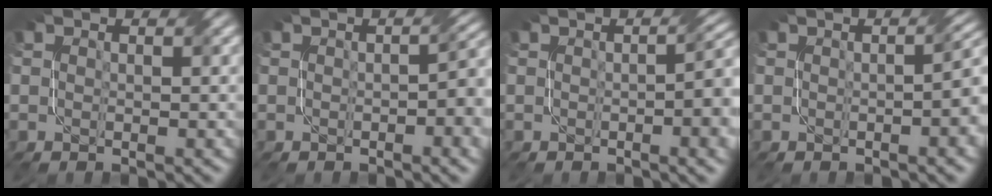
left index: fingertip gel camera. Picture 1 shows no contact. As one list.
[{"total": 3.3, "force": [-0.4, 0.8, 3.2], "torque": [-0.043, 0.005, -0.004]}, {"total": 5.1, "force": [-0.4, 1.6, 4.8], "torque": [-0.046, 0.003, 0.000]}, {"total": 3.7, "force": [-0.3, 1.2, 3.5], "torque": [-0.029, 0.011, 0.000]}]